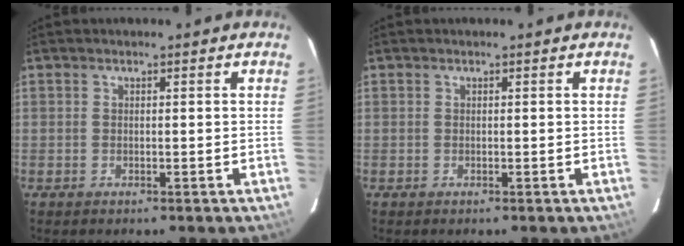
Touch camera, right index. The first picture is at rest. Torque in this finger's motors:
{"motor_torque": [0.00, 0.00, 0.00, 0.00]}